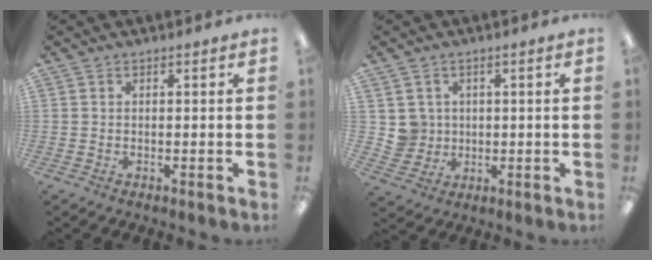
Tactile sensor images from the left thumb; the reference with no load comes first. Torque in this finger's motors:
{"motor_torque": [-0.07, 0.06, 0.03, -0.04, 0.00]}